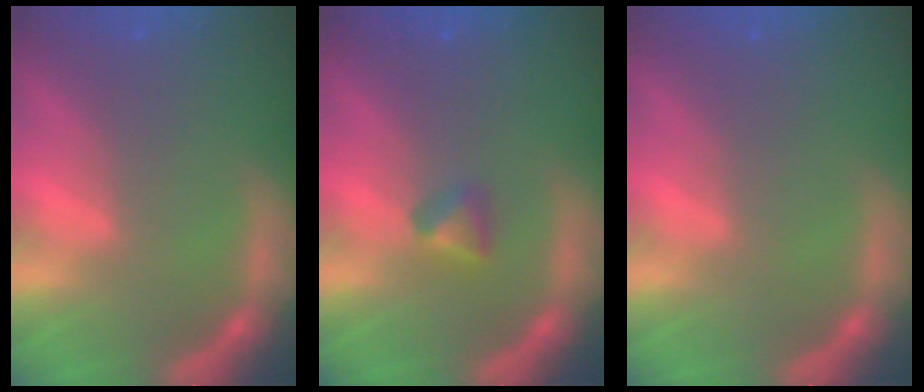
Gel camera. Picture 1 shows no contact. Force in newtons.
{"total": 1.4}
{"total": 0.0}